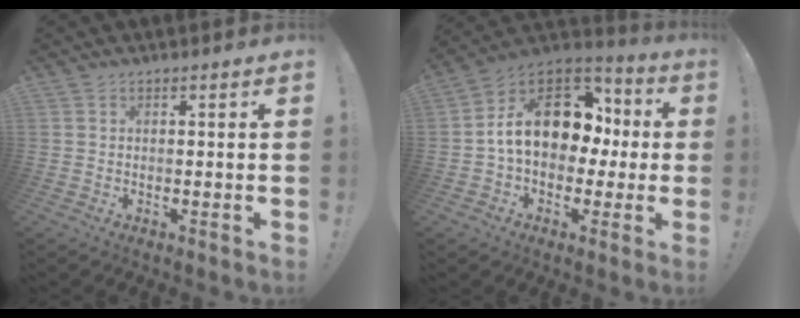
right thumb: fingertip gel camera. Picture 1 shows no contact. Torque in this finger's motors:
{"motor_torque": [1.80, 1.72, 1.77, -0.12, 0.63]}